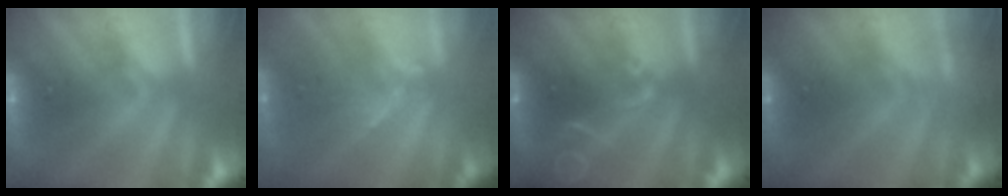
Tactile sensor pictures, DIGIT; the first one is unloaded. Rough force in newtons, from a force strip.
{"total": 1.1}
{"total": 2.1}
{"total": 2.3}